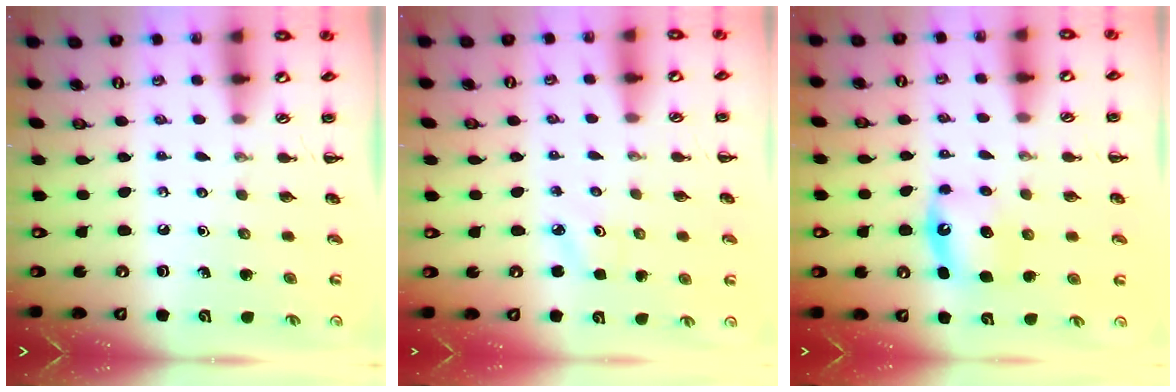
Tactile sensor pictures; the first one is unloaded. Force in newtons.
{"total": 2.1, "press": 2.0, "slide": 0.6}
{"total": 5.4, "press": 5.2, "slide": 1.2}